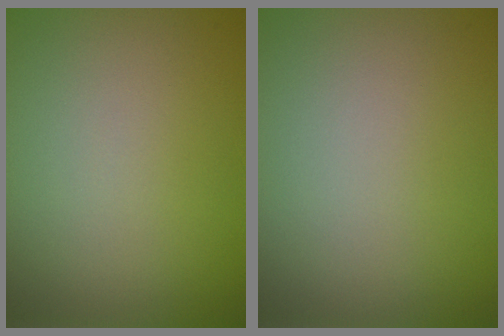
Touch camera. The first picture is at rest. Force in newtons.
{"total": 0.0}